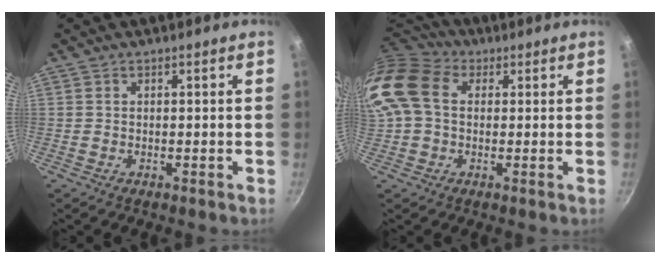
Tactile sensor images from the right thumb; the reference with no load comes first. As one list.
[{"total": 13.8, "force": [2.3, 10.1, 9.1], "torque": [-0.177, 0.023, 0.027]}]